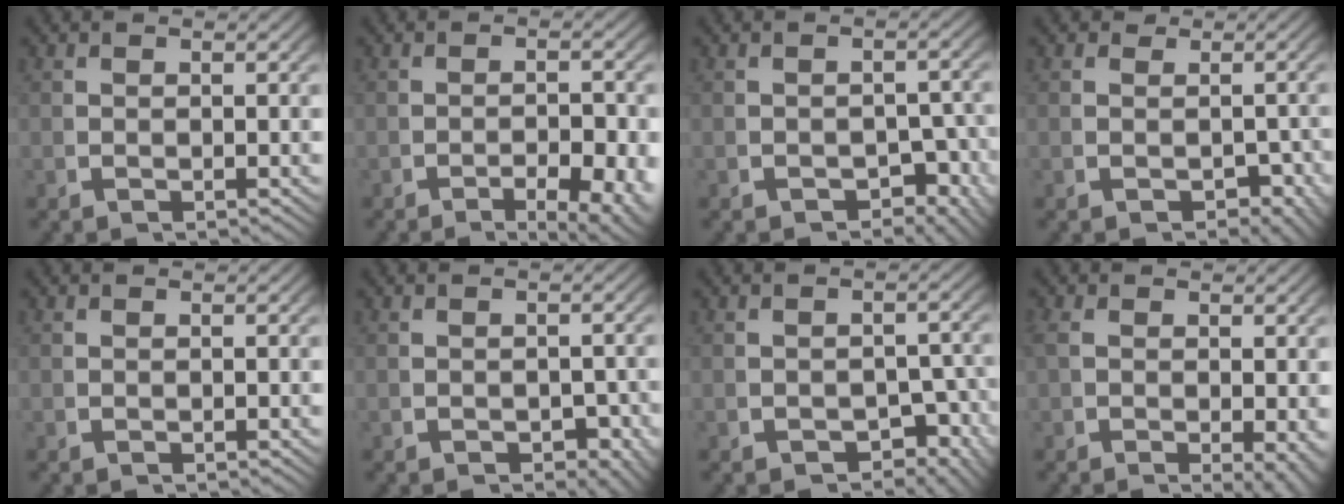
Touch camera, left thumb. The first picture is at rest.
{"total": 5.9, "force": [-2.7, 2.5, 4.5], "torque": [-0.069, -0.023, -0.035]}
{"total": 3.1, "force": [-1.8, 2.0, 1.7], "torque": [-0.020, -0.016, -0.025]}
{"total": 2.1, "force": [-0.4, 1.8, 0.9], "torque": [-0.006, -0.012, -0.006]}
{"total": 0.0}
{"total": 1.8, "force": [-0.8, 1.3, 1.1], "torque": [-0.015, -0.012, -0.012]}
{"total": 3.8, "force": [-2.1, 2.3, 2.2], "torque": [-0.027, -0.022, -0.027]}
{"total": 2.9, "force": [-0.4, 1.2, 2.6], "torque": [-0.042, -0.018, 0.005]}